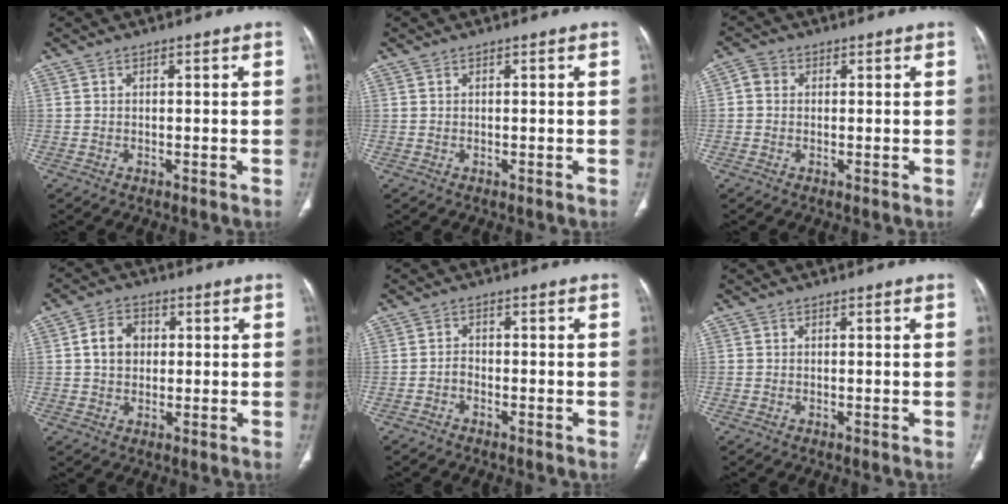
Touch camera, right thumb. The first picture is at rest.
{"total": 0.0}
{"total": 2.5, "force": [0.2, 2.2, 1.1], "torque": [-0.015, 0.007, -0.001]}
{"total": 6.3, "force": [0.9, 5.0, 3.7], "torque": [-0.047, 0.006, 0.011]}
{"total": 1.5, "force": [-1.2, 0.8, 0.6], "torque": [-0.008, 0.013, -0.023]}
{"total": 0.0}